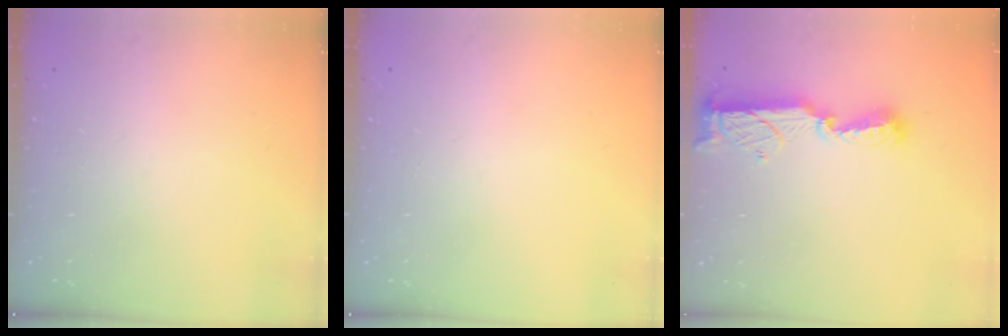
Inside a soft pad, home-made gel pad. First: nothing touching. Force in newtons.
{"total": 0.0}
{"total": 8.4, "press": 8.4, "slide": 0.5}